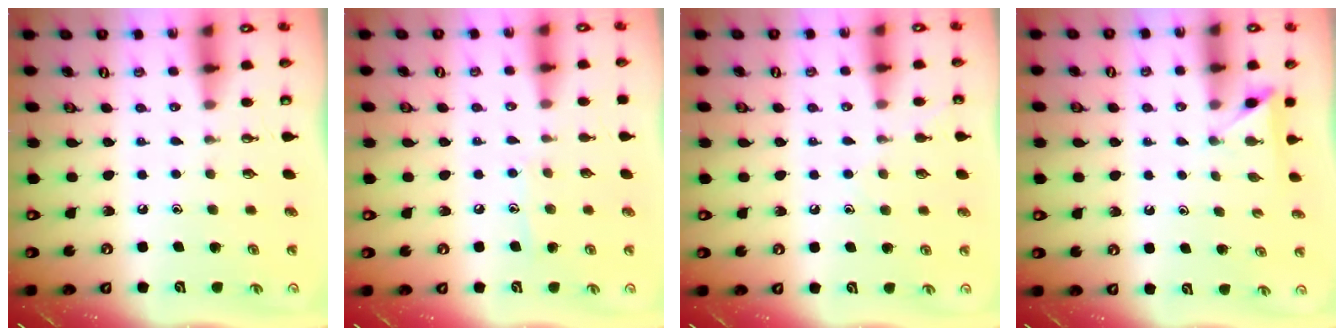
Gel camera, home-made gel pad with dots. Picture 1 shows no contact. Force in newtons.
{"total": 6.3, "press": 6.3, "slide": 0.5}
{"total": 5.9, "press": 5.9, "slide": 0.4}
{"total": 2.5, "press": 2.4, "slide": 0.3}